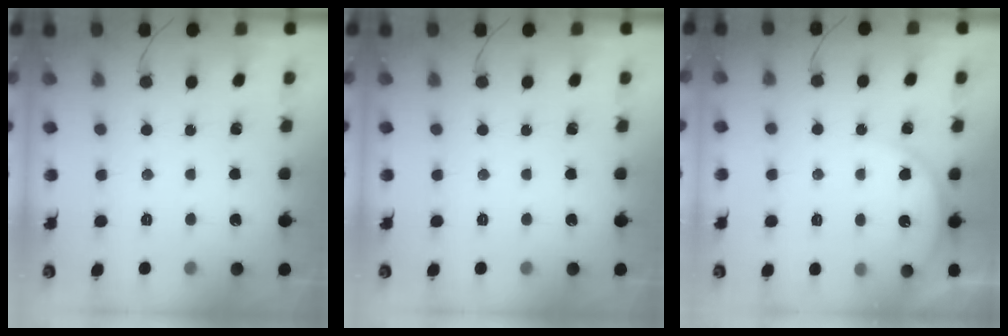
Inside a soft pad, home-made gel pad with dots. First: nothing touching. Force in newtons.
{"total": 0.0}
{"total": 5.4, "press": 5.4, "slide": 0.3}